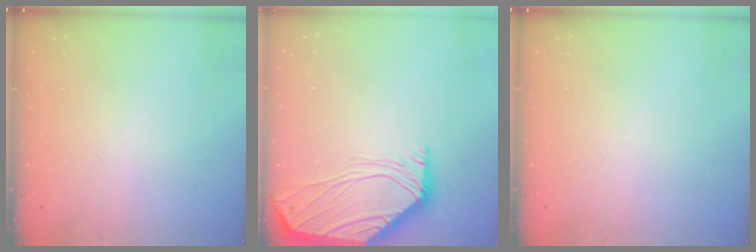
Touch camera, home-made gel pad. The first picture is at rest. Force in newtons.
{"total": 0.5, "press": 0.4, "slide": 0.3}
{"total": 0.0}